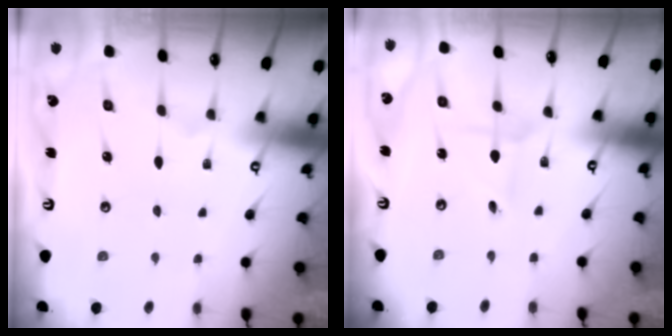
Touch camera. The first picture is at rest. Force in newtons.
{"total": 1.1, "press": 1.1, "slide": 0.1}